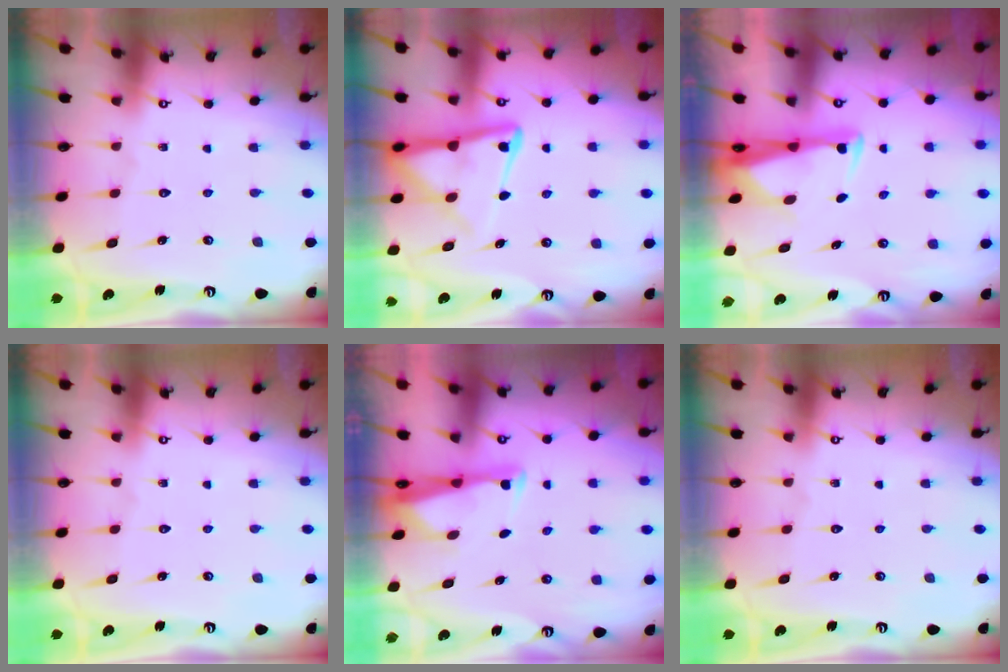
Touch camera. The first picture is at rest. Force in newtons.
{"total": 9.6, "press": 9.5, "slide": 1.1}
{"total": 2.8, "press": 2.7, "slide": 1.0}
{"total": 0.0}
{"total": 2.7, "press": 2.6, "slide": 0.7}
{"total": 0.0}